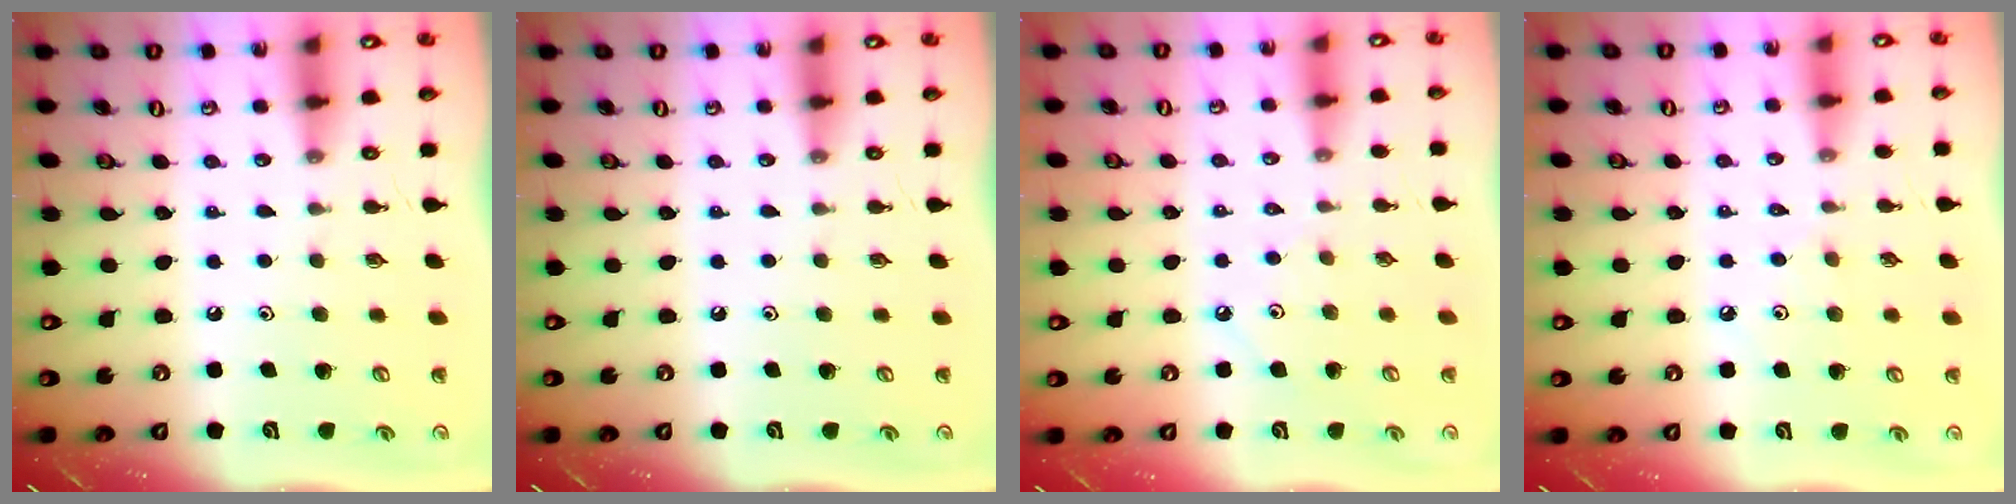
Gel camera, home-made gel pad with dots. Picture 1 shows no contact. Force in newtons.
{"total": 0.0}
{"total": 4.4, "press": 4.3, "slide": 0.6}
{"total": 5.4, "press": 5.3, "slide": 1.0}